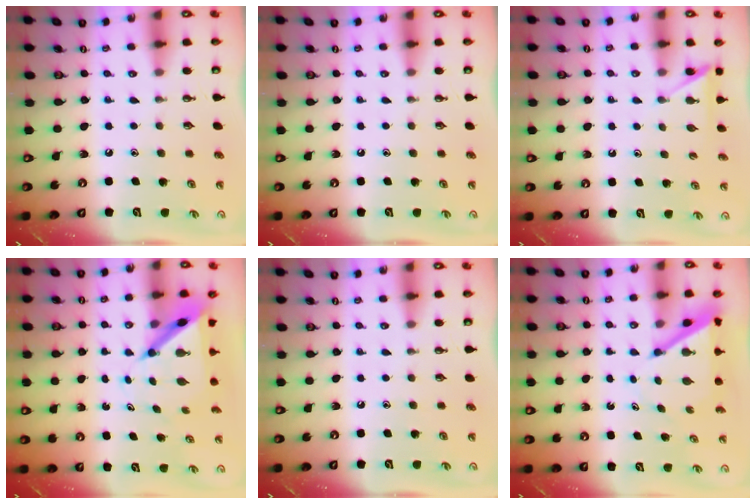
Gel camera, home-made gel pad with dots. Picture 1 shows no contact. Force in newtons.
{"total": 0.0}
{"total": 5.6, "press": 5.6, "slide": 0.5}
{"total": 7.1, "press": 7.1, "slide": 0.6}
{"total": 0.0}
{"total": 5.6, "press": 5.6, "slide": 0.5}